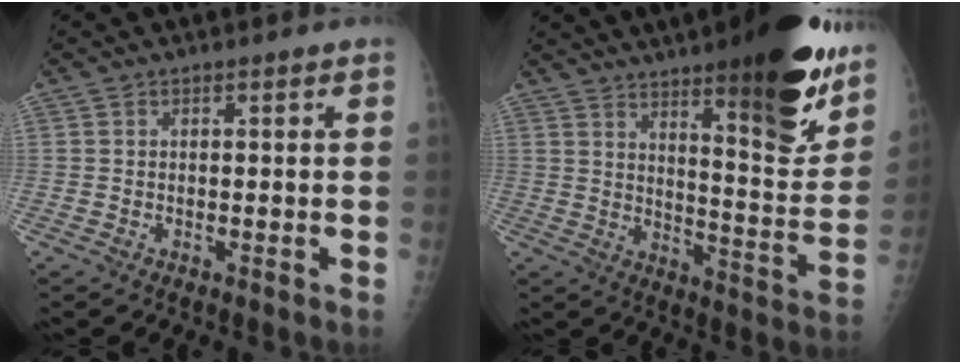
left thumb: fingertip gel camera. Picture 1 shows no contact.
{"total": 23.1, "force": [14.8, 4.8, 17.1], "torque": [-0.215, -0.078, 0.219]}